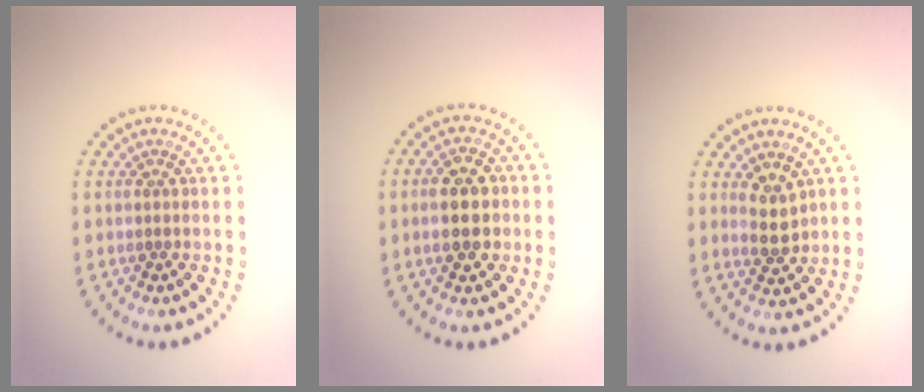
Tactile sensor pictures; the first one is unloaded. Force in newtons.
{"total": 3.9, "press": 3.9, "slide": 0.2}
{"total": 2.4, "press": 2.2, "slide": 0.8}